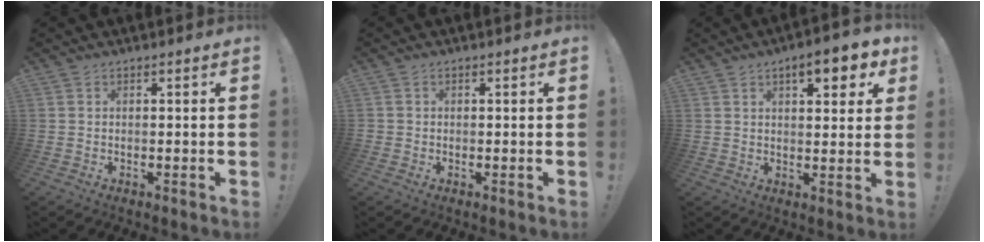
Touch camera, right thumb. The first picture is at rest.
{"total": 0.8, "force": [-0.2, 0.8, 0.1], "torque": [-0.004, 0.003, -0.003]}
{"total": 8.4, "force": [4.5, 2.9, 6.5], "torque": [-0.077, -0.020, 0.070]}